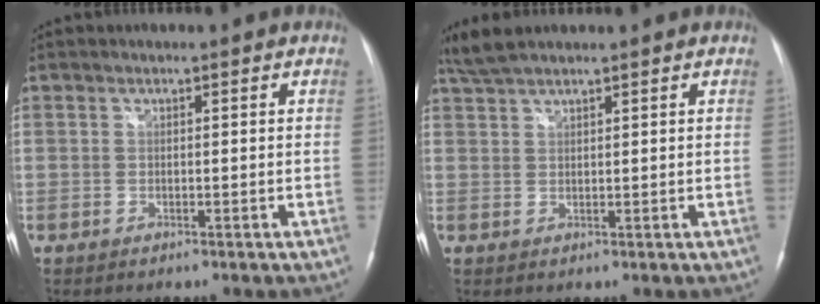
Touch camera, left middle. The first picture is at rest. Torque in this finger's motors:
{"motor_torque": [0.25, -0.17, 0.01, 0.03]}